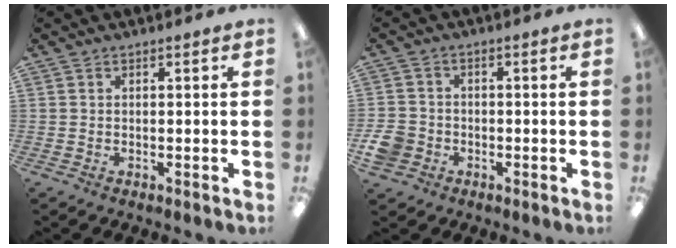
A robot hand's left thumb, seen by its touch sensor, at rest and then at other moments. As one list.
[{"total": 5.6, "force": [-2.0, 4.7, 2.3], "torque": [-0.057, 0.013, -0.036]}]